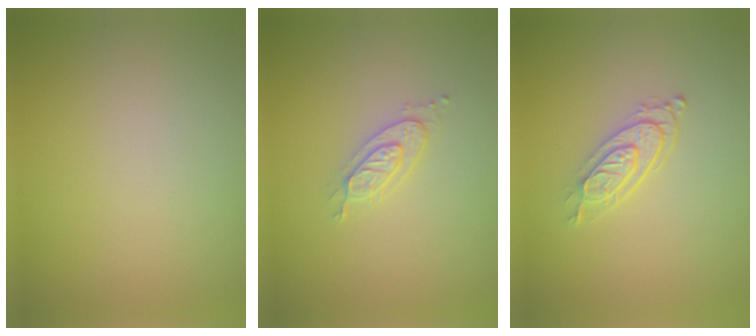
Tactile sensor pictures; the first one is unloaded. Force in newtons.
{"total": 2.2, "press": 2.2, "slide": 0.3}
{"total": 2.8, "press": 2.2, "slide": 1.7}